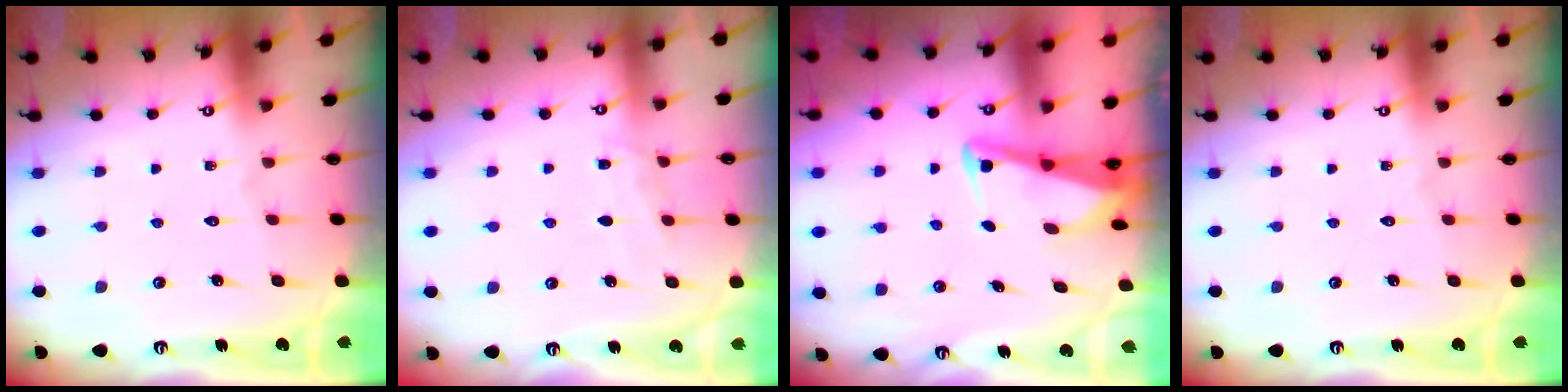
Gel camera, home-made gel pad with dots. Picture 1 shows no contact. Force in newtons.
{"total": 4.2, "press": 4.2, "slide": 0.5}
{"total": 2.9, "press": 2.9, "slide": 0.3}
{"total": 0.0}